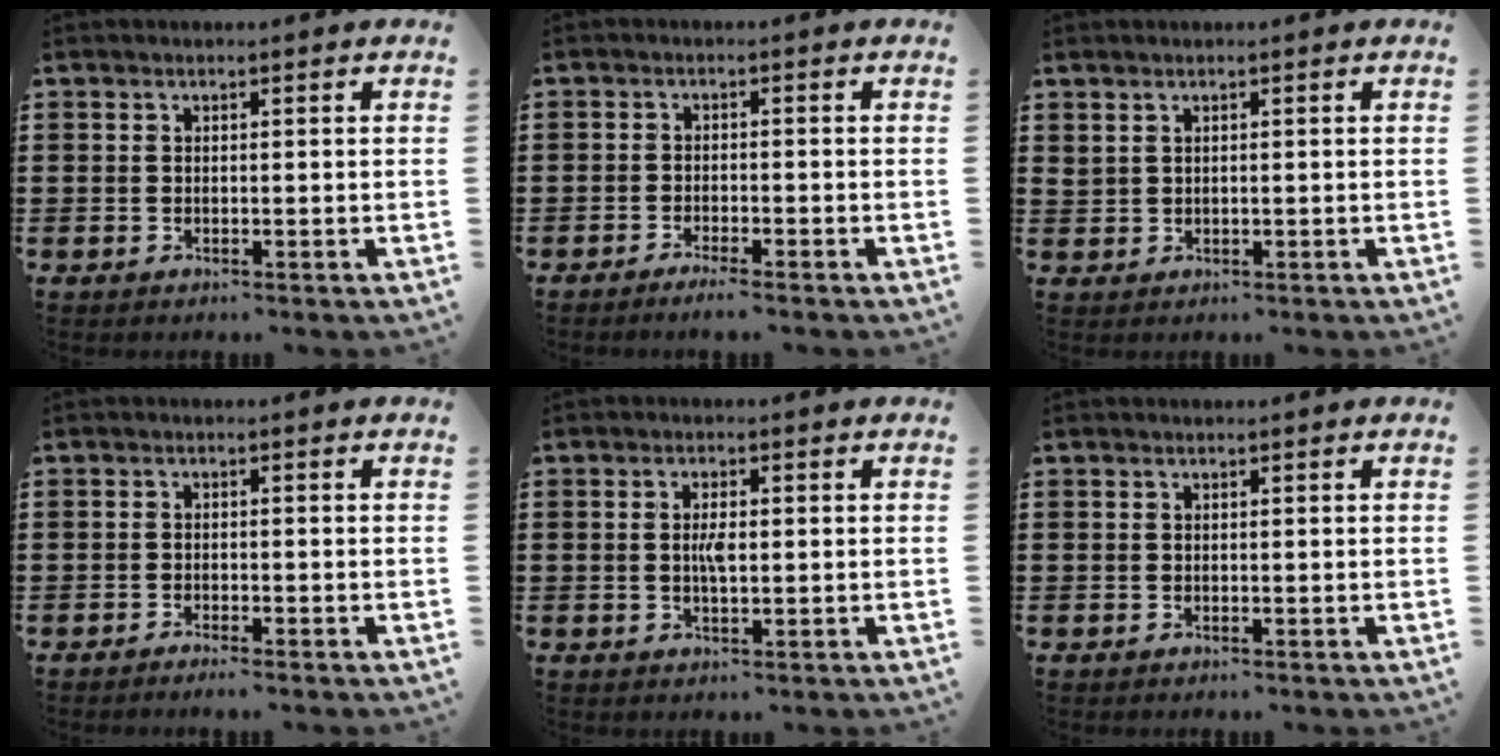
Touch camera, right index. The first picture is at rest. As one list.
[{"total": 1.7, "force": [-1.6, -0.2, 0.6], "torque": [-0.011, 0.000, -0.030]}, {"total": 0.6, "force": [0.4, 0.3, 0.4], "torque": [-0.011, 0.001, 0.007]}, {"total": 1.3, "force": [-1.2, -0.1, 0.2], "torque": [-0.007, 0.000, -0.024]}, {"total": 3.2, "force": [0.0, 1.0, 3.0], "torque": [-0.058, 0.001, -0.002]}, {"total": 0.0}]